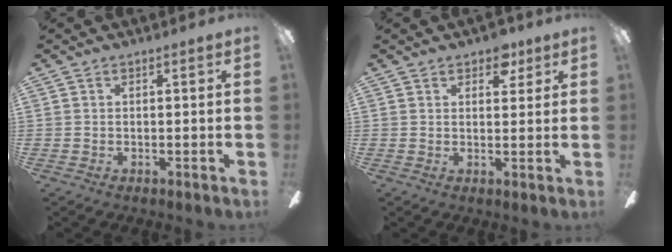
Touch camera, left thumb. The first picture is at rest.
{"total": 4.6, "force": [3.2, 2.5, 2.0], "torque": [-0.013, -0.007, 0.054]}